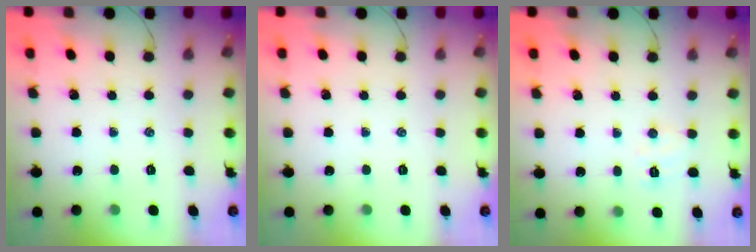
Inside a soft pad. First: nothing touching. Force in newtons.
{"total": 0.0}
{"total": 4.8, "press": 4.8, "slide": 0.8}